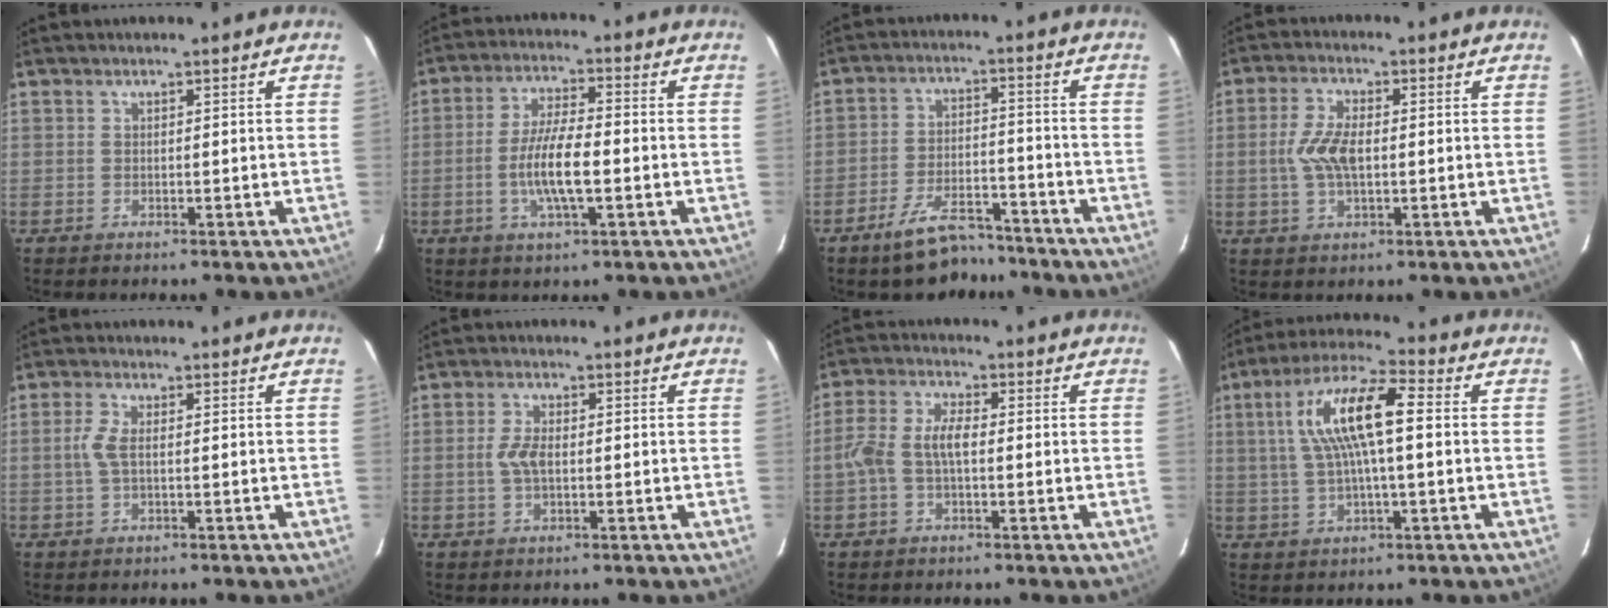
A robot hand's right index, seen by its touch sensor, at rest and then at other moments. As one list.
[{"total": 9.0, "force": [-2.1, 2.0, 8.5], "torque": [-0.168, -0.003, -0.040]}, {"total": 9.8, "force": [-8.0, 3.8, 4.2], "torque": [-0.092, 0.014, -0.118]}, {"total": 6.5, "force": [-0.2, 2.8, 5.9], "torque": [-0.123, 0.004, -0.002]}, {"total": 3.2, "force": [-0.1, 0.9, 3.1], "torque": [-0.070, 0.003, -0.001]}, {"total": 3.5, "force": [-0.4, 1.6, 3.1], "torque": [-0.068, 0.002, -0.005]}, {"total": 6.3, "force": [-0.6, 2.7, 5.6], "torque": [-0.122, 0.014, -0.015]}, {"total": 12.6, "force": [1.7, 2.9, 12.1], "torque": [-0.230, 0.021, 0.028]}]